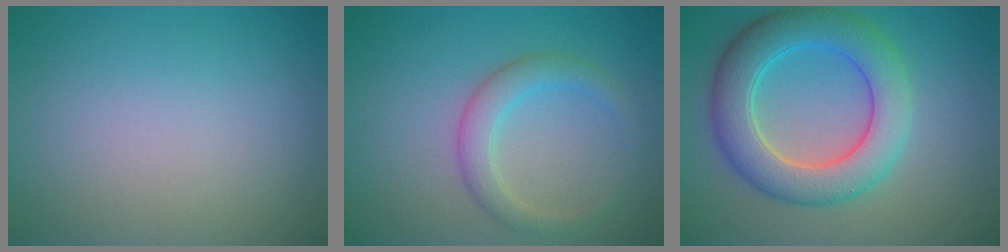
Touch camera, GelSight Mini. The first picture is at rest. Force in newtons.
{"total": 2.8, "press": 2.8, "slide": 0.2}
{"total": 7.2, "press": 7.2, "slide": 0.4}